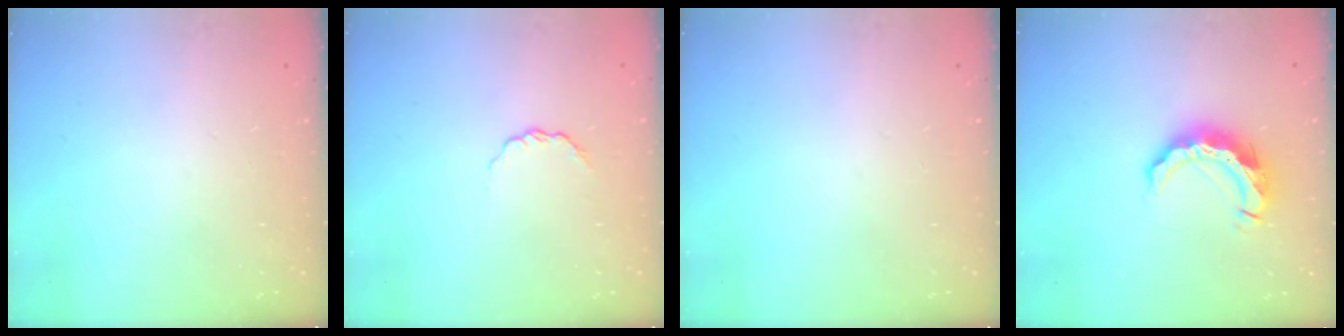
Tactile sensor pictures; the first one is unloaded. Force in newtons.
{"total": 3.3, "press": 3.3, "slide": 0.3}
{"total": 0.0}
{"total": 10.6, "press": 10.6, "slide": 0.8}